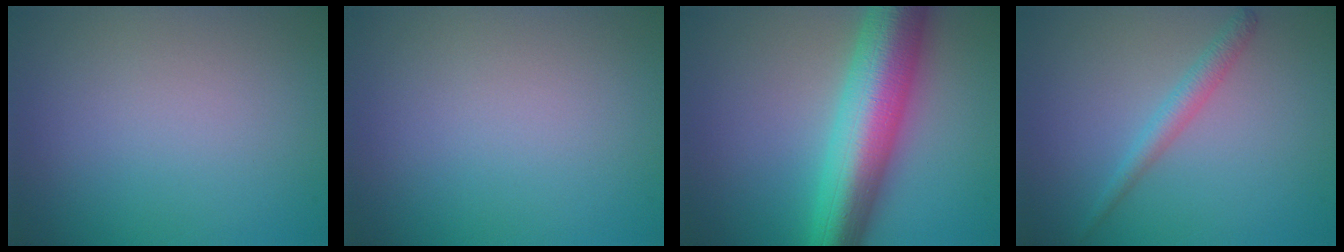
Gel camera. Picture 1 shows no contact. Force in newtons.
{"total": 0.0}
{"total": 10.7, "press": 10.7, "slide": 0.1}
{"total": 1.9, "press": 1.9, "slide": 0.1}